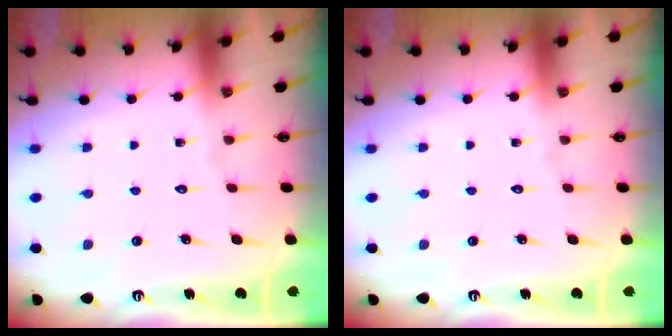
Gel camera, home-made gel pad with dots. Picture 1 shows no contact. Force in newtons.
{"total": 0.0}